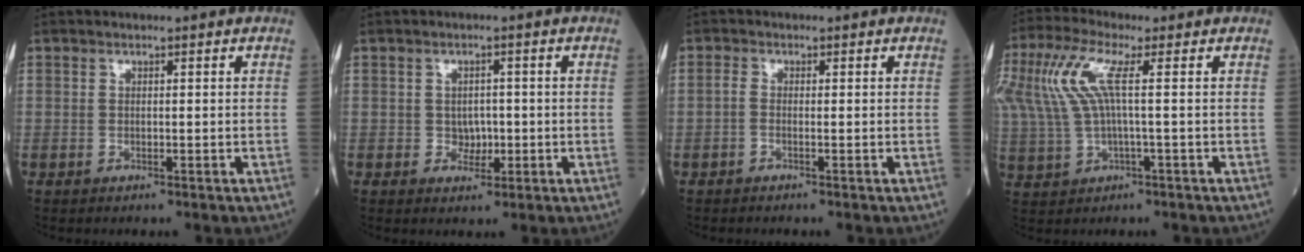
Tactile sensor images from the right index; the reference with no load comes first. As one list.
[{"total": 2.8, "force": [-0.4, 2.2, 1.8], "torque": [-0.018, 0.004, -0.003]}, {"total": 1.0, "force": [-0.4, 0.4, 0.8], "torque": [-0.019, 0.001, -0.009]}, {"total": 13.6, "force": [3.3, 4.2, 12.4], "torque": [-0.312, 0.025, 0.061]}]